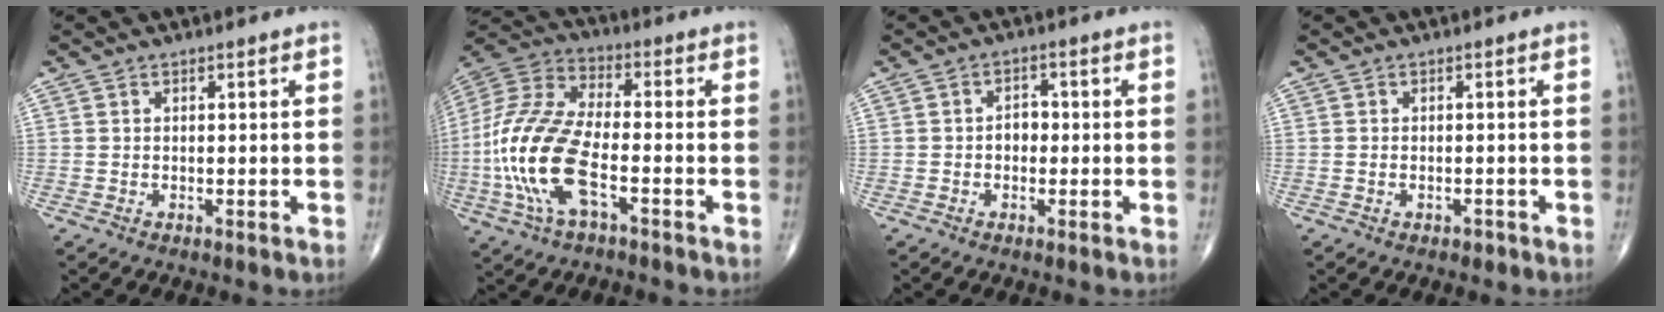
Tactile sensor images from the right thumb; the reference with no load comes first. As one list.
[{"total": 18.5, "force": [-5.1, 7.8, 16.0], "torque": [-0.357, 0.024, -0.098]}, {"total": 2.7, "force": [-0.4, 2.1, 1.8], "torque": [-0.011, 0.012, -0.013]}, {"total": 1.0, "force": [-0.6, 0.6, 0.5], "torque": [-0.009, 0.008, -0.007]}]